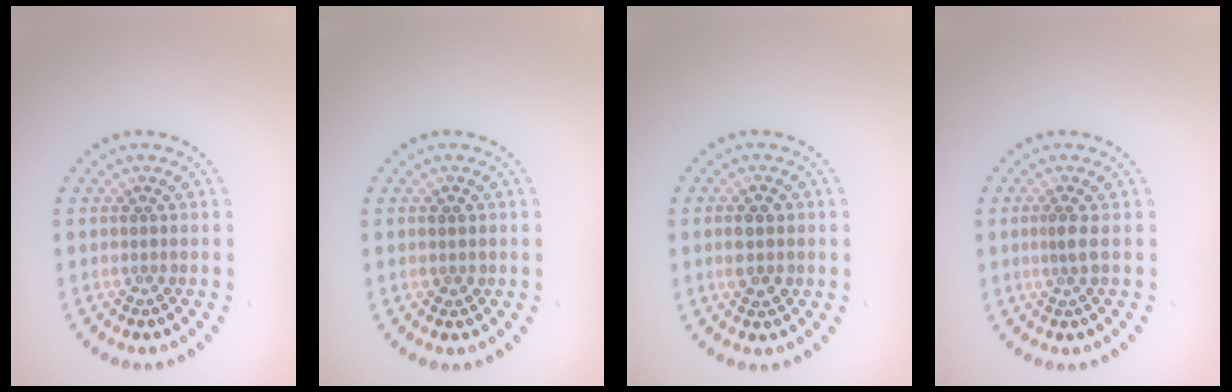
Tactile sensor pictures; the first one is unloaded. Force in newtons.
{"total": 0.9, "press": 0.9, "slide": 0.1}
{"total": 2.9, "press": 2.9, "slide": 0.1}
{"total": 1.1, "press": 0.7, "slide": 0.8}